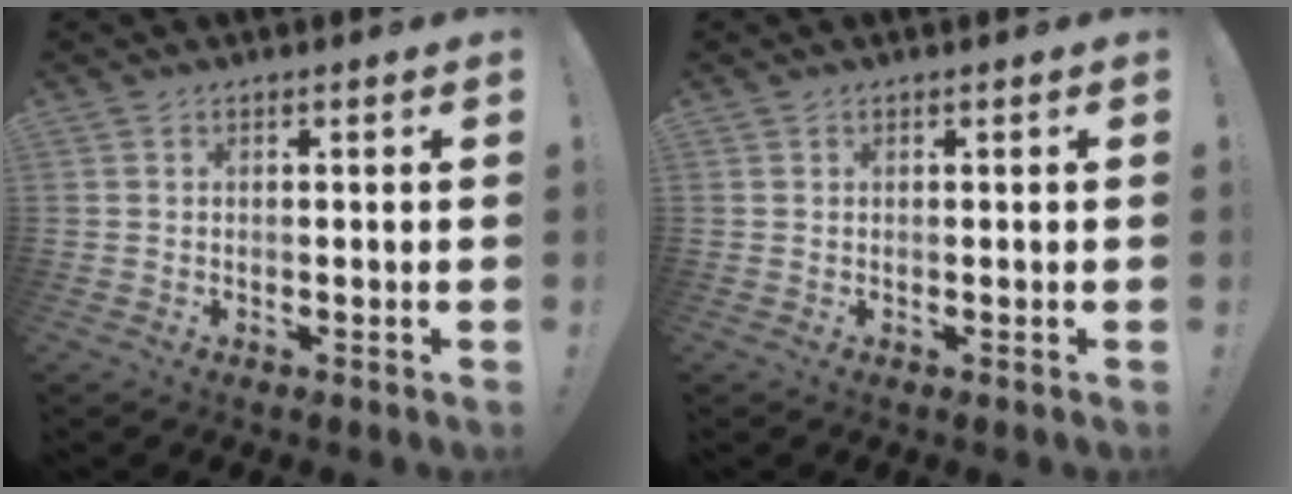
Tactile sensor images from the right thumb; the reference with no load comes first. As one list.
[{"total": 0.0}]